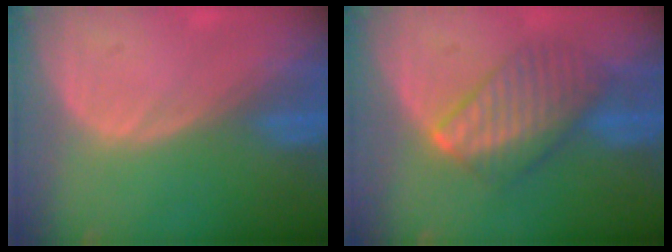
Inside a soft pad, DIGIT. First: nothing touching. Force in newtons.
{"total": 7.1, "press": 7.1, "slide": 0.3}